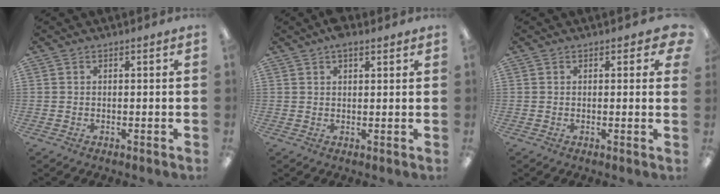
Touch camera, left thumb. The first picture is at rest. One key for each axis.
{"total": 3.4, "fx": 2.3, "fy": 1.3, "fz": 2.1, "tx": -0.037, "ty": -0.002, "tz": 0.040}
{"total": 2.3, "fx": 0.9, "fy": 1.1, "fz": 1.7, "tx": -0.011, "ty": -0.005, "tz": 0.011}